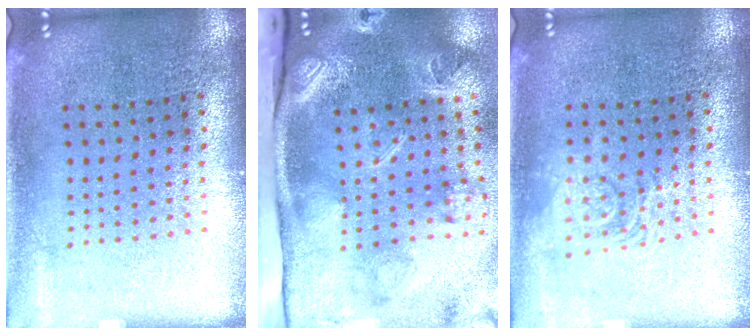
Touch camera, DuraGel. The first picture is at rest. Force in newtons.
{"total": 4.6, "press": 3.2, "slide": 3.3}
{"total": 1.3, "press": 1.2, "slide": 0.3}